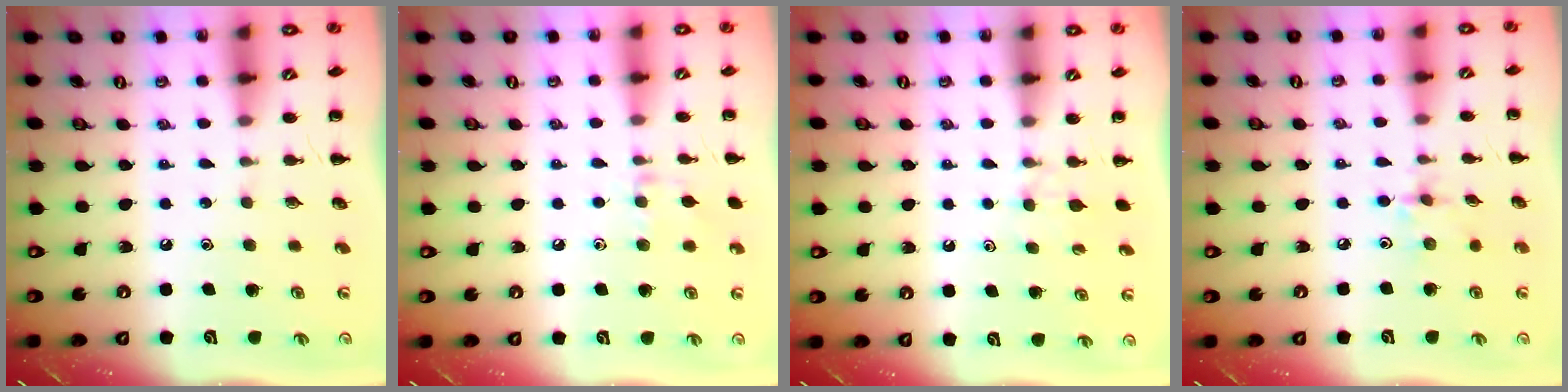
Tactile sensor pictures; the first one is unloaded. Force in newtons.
{"total": 7.0, "press": 6.7, "slide": 2.1}
{"total": 4.2, "press": 3.9, "slide": 1.4}
{"total": 2.4, "press": 2.4, "slide": 0.5}